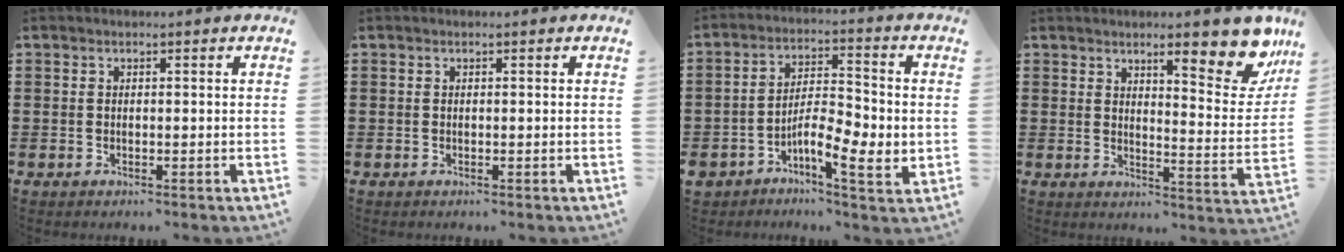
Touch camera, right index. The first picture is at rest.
{"total": 0.0}
{"total": 7.2, "force": [-2.7, 2.5, 6.2], "torque": [-0.107, 0.004, -0.049]}
{"total": 10.4, "force": [7.4, 2.5, 6.9], "torque": [-0.096, -0.036, 0.119]}